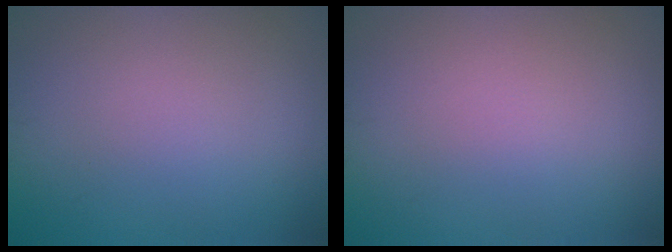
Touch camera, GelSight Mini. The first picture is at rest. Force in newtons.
{"total": 0.0}